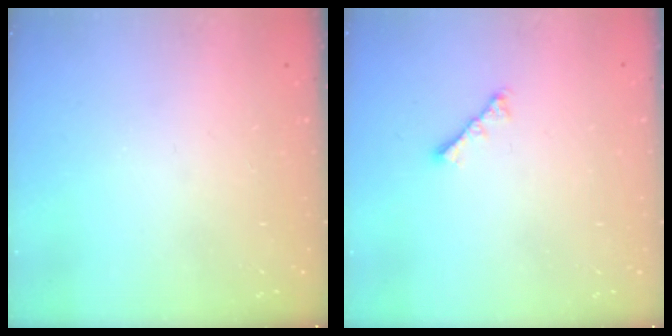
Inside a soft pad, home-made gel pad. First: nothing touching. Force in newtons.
{"total": 2.9, "press": 2.8, "slide": 0.5}